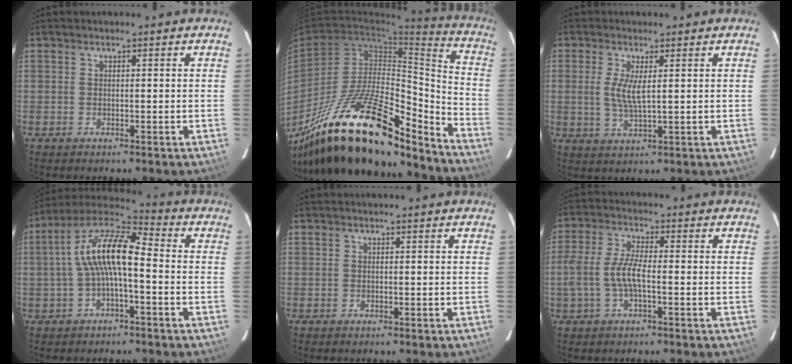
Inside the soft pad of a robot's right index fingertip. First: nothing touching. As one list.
[{"total": 28.7, "force": [-20.8, 8.8, 17.8], "torque": [-0.299, -0.022, -0.337]}, {"total": 4.9, "force": [0.8, 1.0, 4.7], "torque": [-0.096, -0.006, 0.013]}, {"total": 11.3, "force": [-1.0, 3.4, 10.8], "torque": [-0.213, 0.023, -0.024]}, {"total": 0.0}, {"total": 6.7, "force": [-1.6, 1.8, 6.2], "torque": [-0.134, 0.005, -0.030]}]